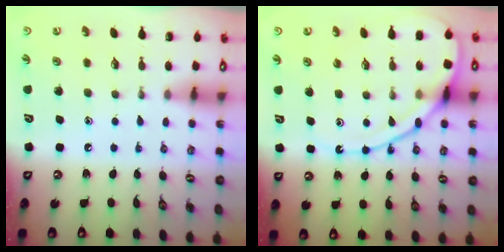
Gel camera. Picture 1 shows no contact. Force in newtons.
{"total": 13.8, "press": 13.7, "slide": 1.3}